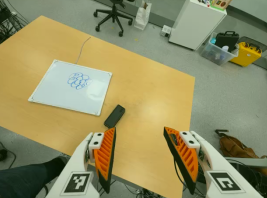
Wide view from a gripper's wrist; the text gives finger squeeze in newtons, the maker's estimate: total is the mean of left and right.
{"total": 0.0}